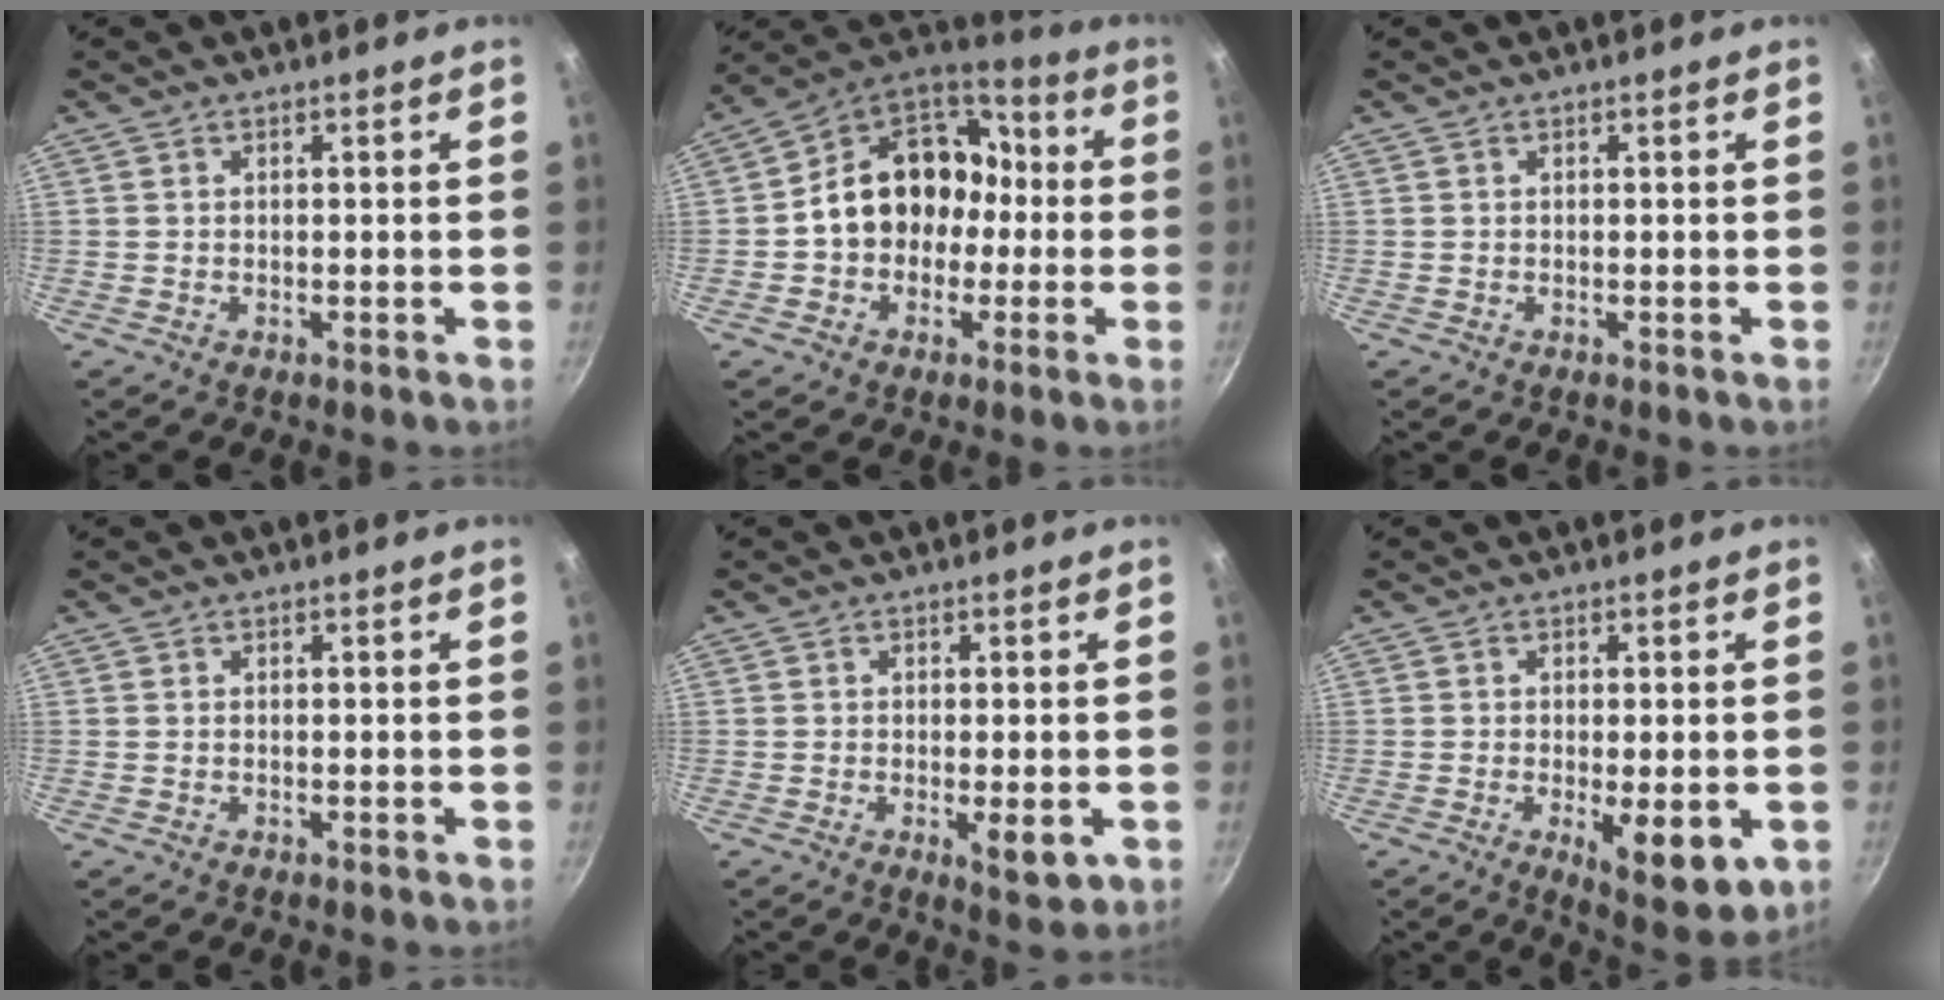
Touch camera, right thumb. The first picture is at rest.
{"total": 16.6, "force": [-1.2, 12.8, 10.5], "torque": [-0.124, 0.048, -0.028]}
{"total": 0.0}
{"total": 0.0}
{"total": 4.6, "force": [-1.2, 1.6, 4.1], "torque": [-0.058, -0.010, -0.015]}
{"total": 9.6, "force": [-2.6, 3.5, 8.5], "torque": [-0.113, -0.017, -0.032]}